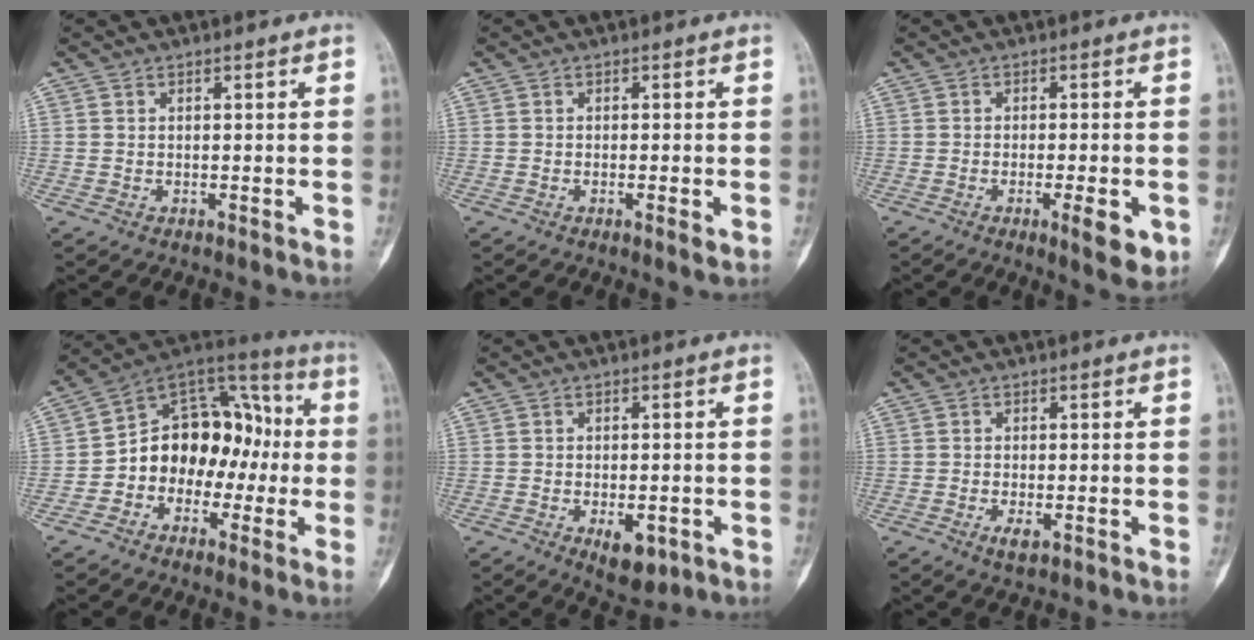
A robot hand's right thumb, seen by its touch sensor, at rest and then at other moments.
{"total": 2.1, "force": [-0.7, 0.4, 2.0], "torque": [-0.034, -0.005, -0.012]}
{"total": 6.6, "force": [-2.3, 1.7, 5.9], "torque": [-0.078, -0.008, -0.029]}
{"total": 16.4, "force": [-2.3, 12.3, 10.7], "torque": [-0.105, 0.068, -0.049]}
{"total": 5.8, "force": [-2.2, 2.9, 4.5], "torque": [-0.057, 0.003, -0.020]}
{"total": 2.3, "force": [-1.0, 0.8, 1.9], "torque": [-0.038, -0.002, -0.018]}